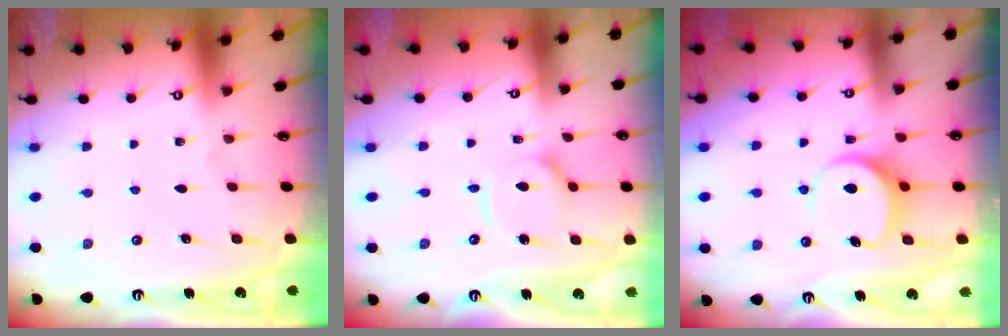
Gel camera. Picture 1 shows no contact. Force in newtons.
{"total": 8.6, "press": 8.6, "slide": 0.9}
{"total": 6.9, "press": 6.9, "slide": 0.3}